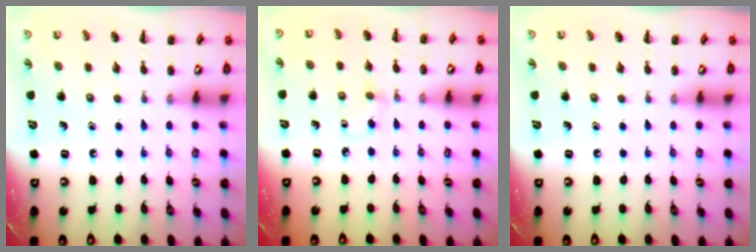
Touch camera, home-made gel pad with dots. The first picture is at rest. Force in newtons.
{"total": 2.7, "press": 2.4, "slide": 1.1}
{"total": 0.0}